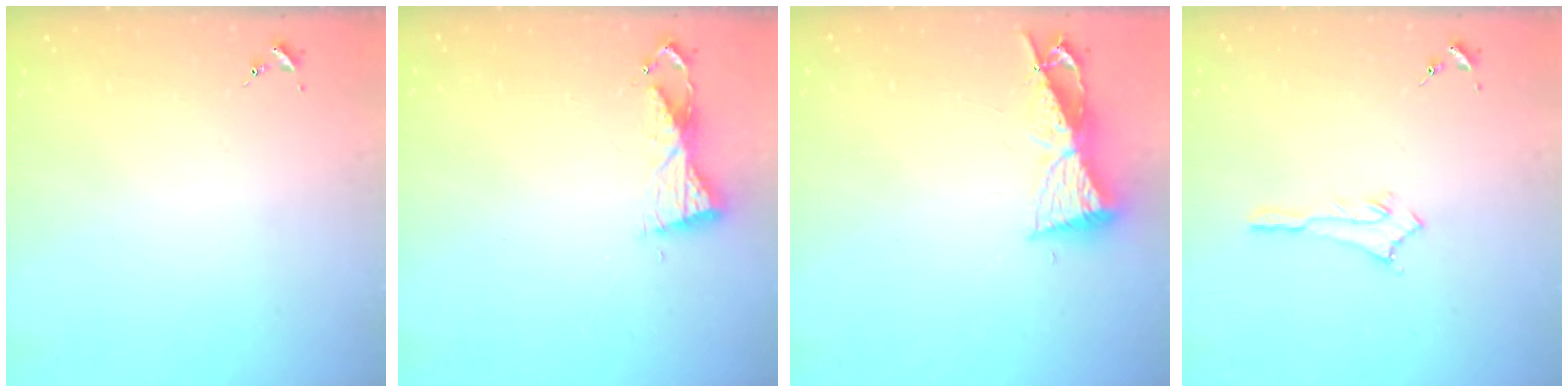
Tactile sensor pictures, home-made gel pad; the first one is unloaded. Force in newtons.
{"total": 6.2, "press": 6.1, "slide": 0.6}
{"total": 8.7, "press": 8.6, "slide": 1.0}
{"total": 2.9, "press": 2.9, "slide": 0.2}